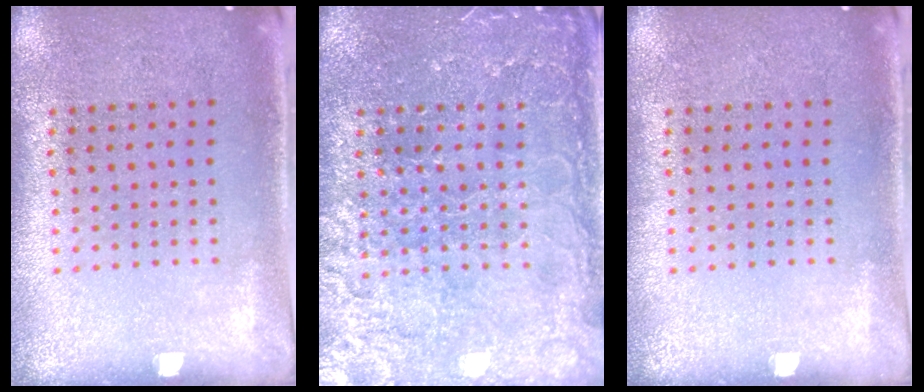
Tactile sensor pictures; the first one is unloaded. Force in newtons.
{"total": 4.0, "press": 4.0, "slide": 0.5}
{"total": 0.0}